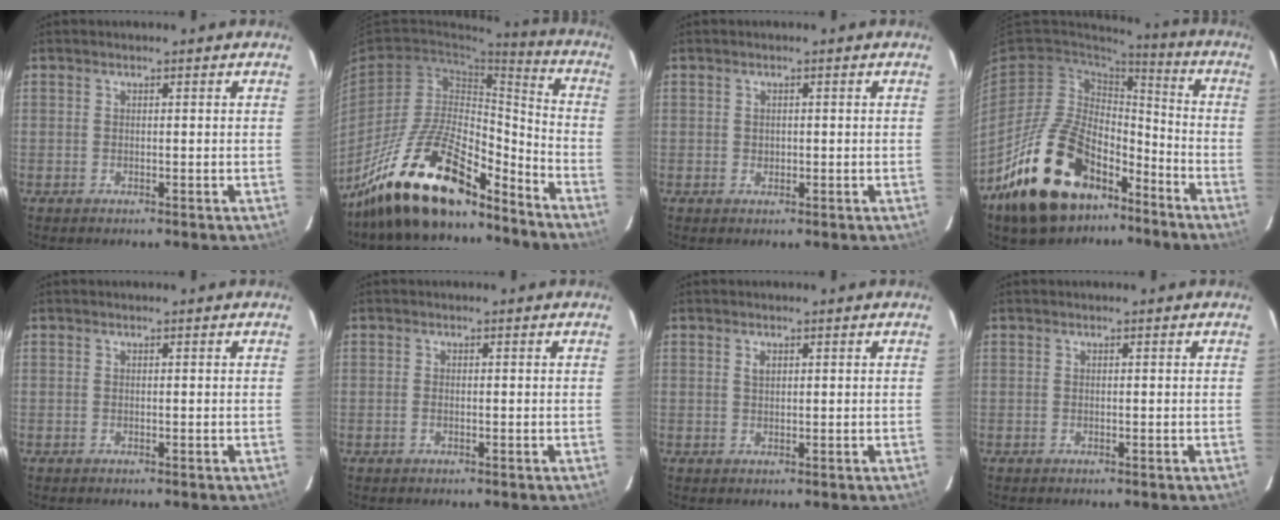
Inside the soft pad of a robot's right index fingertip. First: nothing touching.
{"total": 21.1, "force": [-16.0, 6.9, 11.9], "torque": [-0.227, 0.002, -0.276]}
{"total": 0.9, "force": [0.1, 0.9, 0.2], "torque": [0.001, 0.001, 0.002]}
{"total": 23.7, "force": [-14.6, 13.3, 13.3], "torque": [-0.265, 0.011, -0.222]}
{"total": 0.0}
{"total": 0.8, "force": [-0.3, 0.4, 0.5], "torque": [-0.012, -0.001, -0.007]}
{"total": 1.3, "force": [0.6, 0.8, 0.9], "torque": [-0.015, 0.003, 0.010]}
{"total": 0.0}